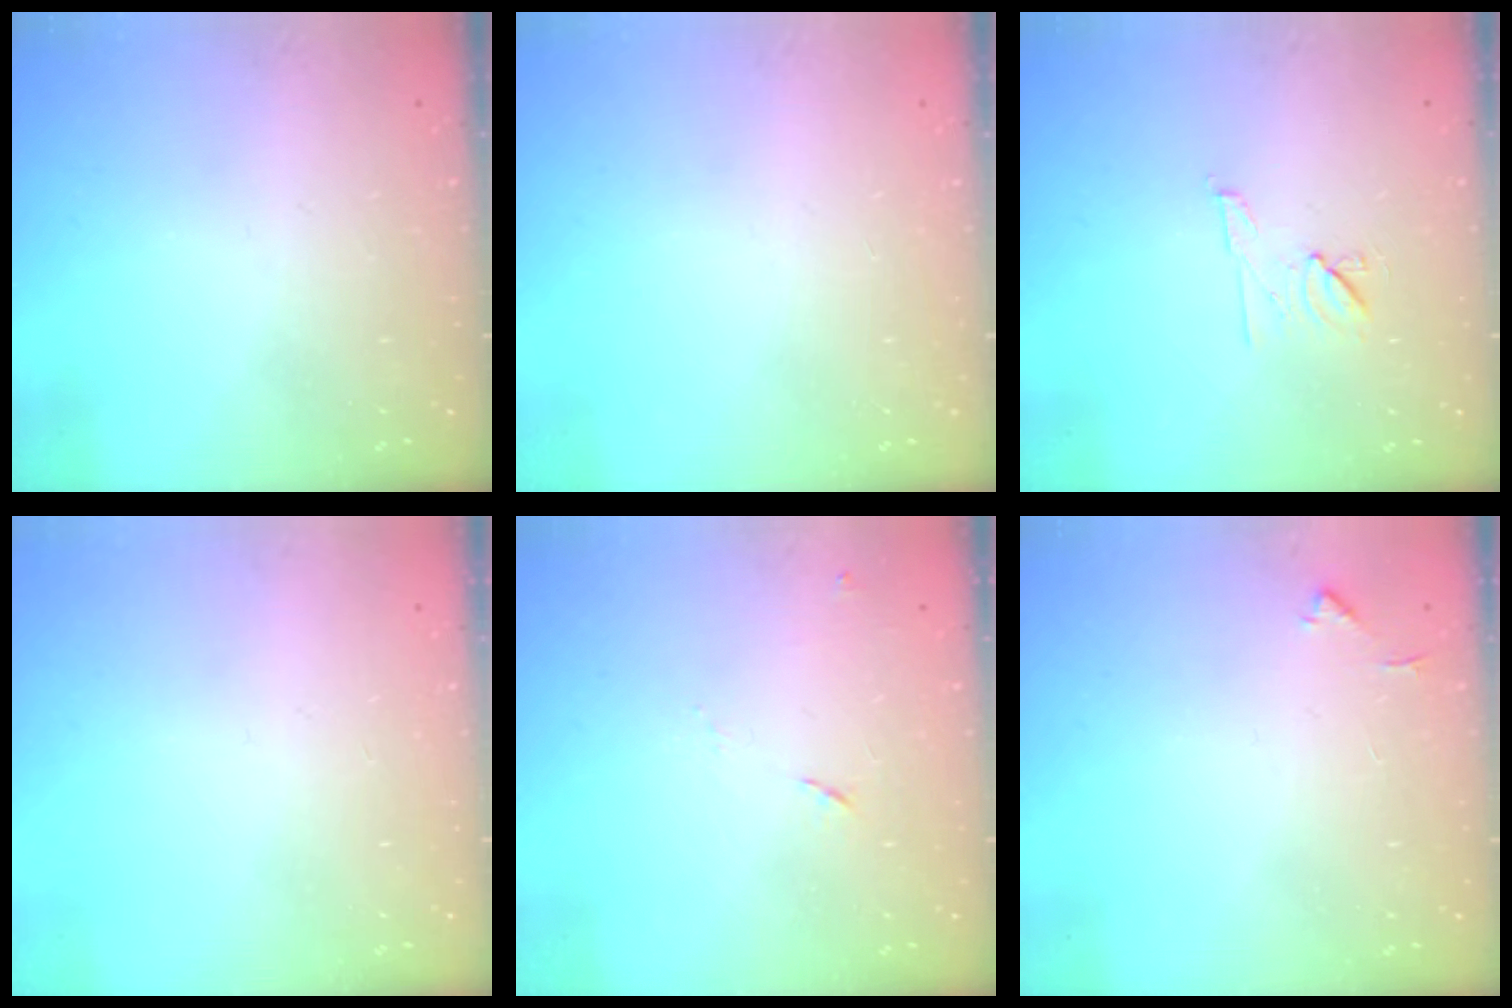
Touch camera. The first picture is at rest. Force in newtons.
{"total": 0.0}
{"total": 7.0, "press": 6.9, "slide": 0.9}
{"total": 0.0}
{"total": 7.4, "press": 7.4, "slide": 0.7}
{"total": 3.5, "press": 3.5, "slide": 0.5}